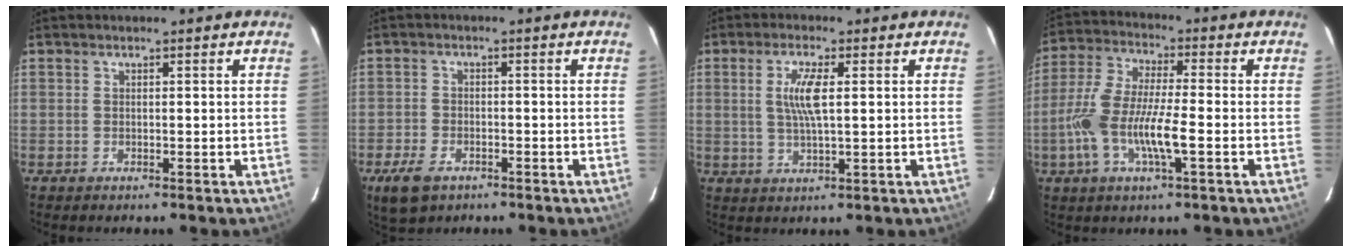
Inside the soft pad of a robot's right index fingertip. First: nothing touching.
{"total": 6.8, "force": [-4.2, 3.9, 3.7], "torque": [-0.102, -0.013, -0.075]}
{"total": 5.9, "force": [1.1, 1.2, 5.6], "torque": [-0.109, 0.000, 0.020]}
{"total": 12.6, "force": [-3.4, 2.9, 11.8], "torque": [-0.250, -0.004, -0.068]}